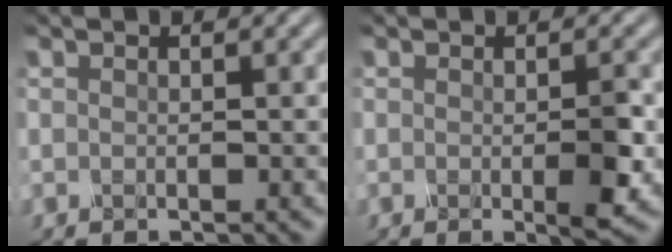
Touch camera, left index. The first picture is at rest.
{"total": 2.7, "force": [-0.9, 0.3, 2.5], "torque": [-0.058, -0.006, -0.008]}